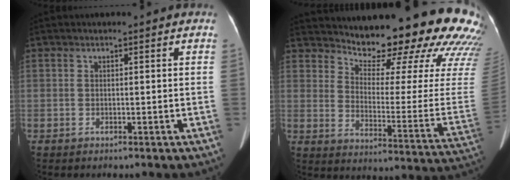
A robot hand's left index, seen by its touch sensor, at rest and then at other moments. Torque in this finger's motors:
{"motor_torque": [0.99, -1.15, 0.32, 0.02]}